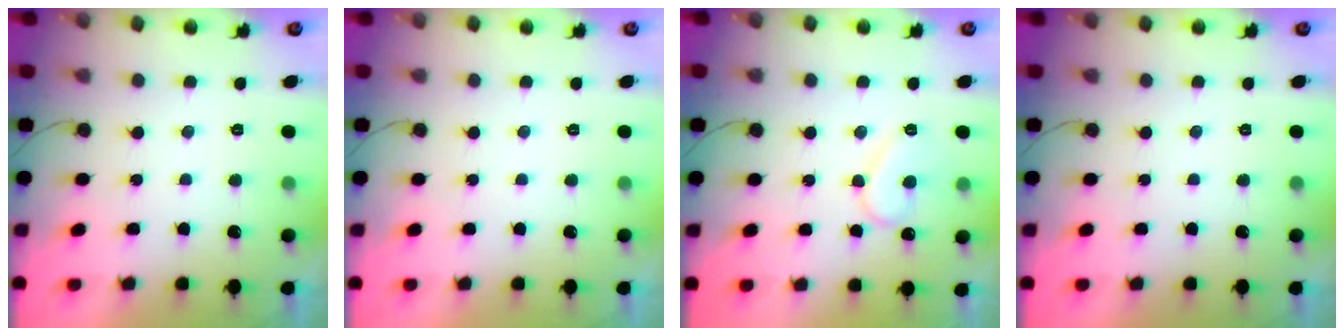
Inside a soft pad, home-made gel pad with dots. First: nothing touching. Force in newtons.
{"total": 0.0}
{"total": 9.8, "press": 9.8, "slide": 0.9}
{"total": 0.0}